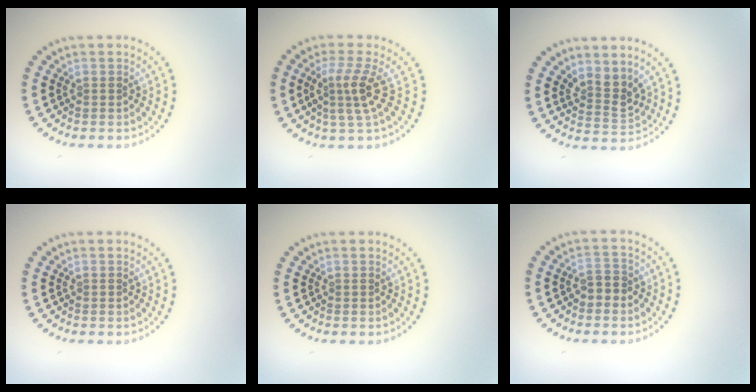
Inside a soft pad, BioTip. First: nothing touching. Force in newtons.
{"total": 3.1, "press": 2.3, "slide": 2.1}
{"total": 2.6, "press": 2.0, "slide": 1.7}
{"total": 0.0}
{"total": 0.0}
{"total": 1.8, "press": 1.7, "slide": 0.6}